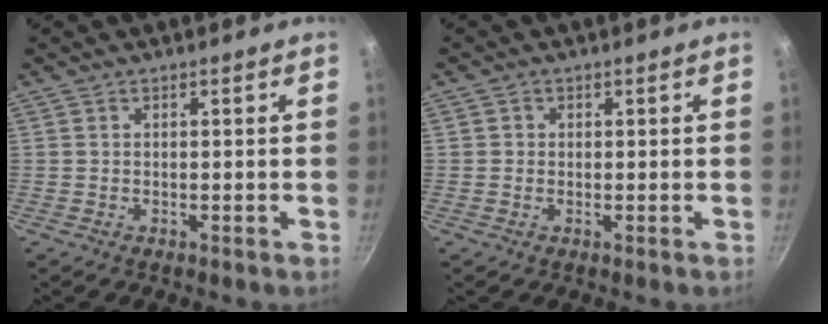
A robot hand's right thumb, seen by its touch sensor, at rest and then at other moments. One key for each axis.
{"total": 1.1, "fx": 0.0, "fy": 1.0, "fz": 0.2, "tx": 0.002, "ty": 0.000, "tz": -0.003}